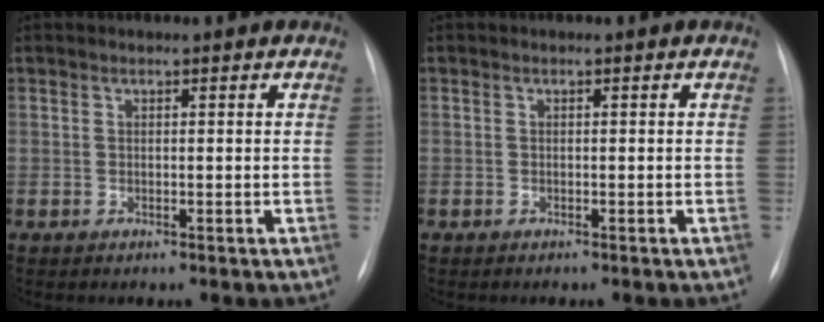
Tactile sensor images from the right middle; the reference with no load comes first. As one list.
[{"total": 0.0}]